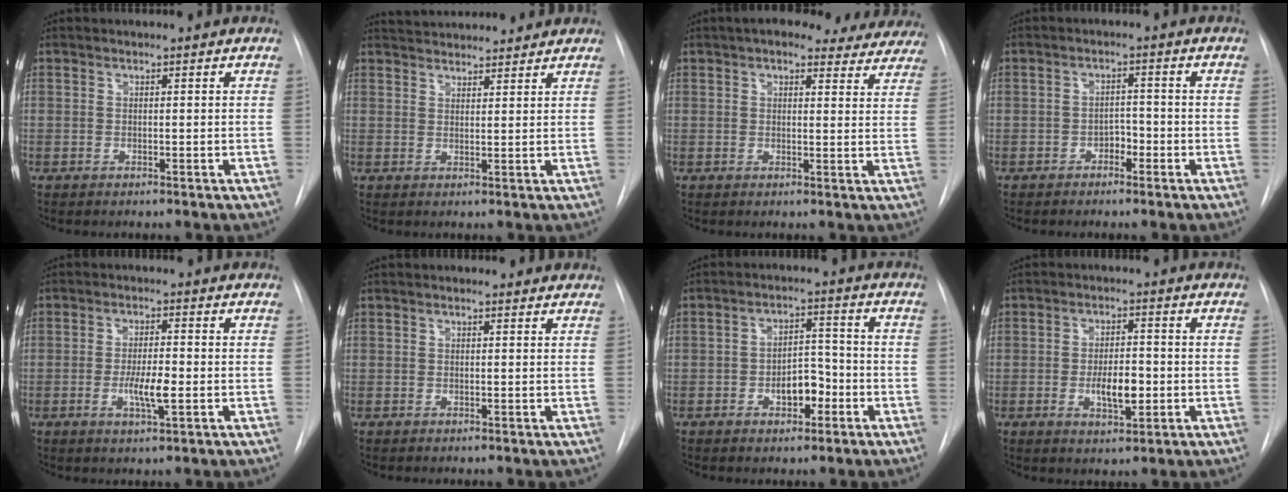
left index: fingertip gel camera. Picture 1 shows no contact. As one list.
[{"total": 8.1, "force": [7.7, 1.5, 2.2], "torque": [-0.034, 0.023, 0.109]}, {"total": 15.4, "force": [13.1, 5.0, 6.3], "torque": [-0.067, 0.008, 0.140]}, {"total": 2.7, "force": [-2.1, 1.3, 1.1], "torque": [-0.010, 0.002, -0.034]}, {"total": 4.9, "force": [-1.9, 0.8, 4.5], "torque": [-0.085, -0.011, -0.029]}, {"total": 0.8, "force": [0.3, 0.5, 0.5], "torque": [-0.011, 0.003, 0.000]}, {"total": 5.6, "force": [-2.9, 2.8, 3.8], "torque": [-0.055, 0.009, -0.043]}, {"total": 5.7, "force": [-1.9, 2.1, 5.0], "torque": [-0.085, -0.007, -0.026]}]